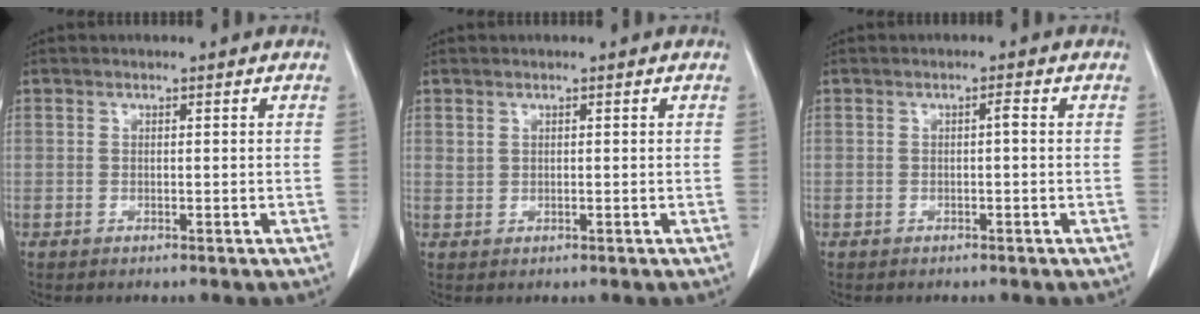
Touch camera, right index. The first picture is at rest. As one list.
[{"total": 0.6, "force": [0.5, 0.3, 0.2], "torque": [0.001, 0.000, 0.010]}, {"total": 0.8, "force": [0.0, 0.1, 0.8], "torque": [-0.012, 0.002, -0.001]}]